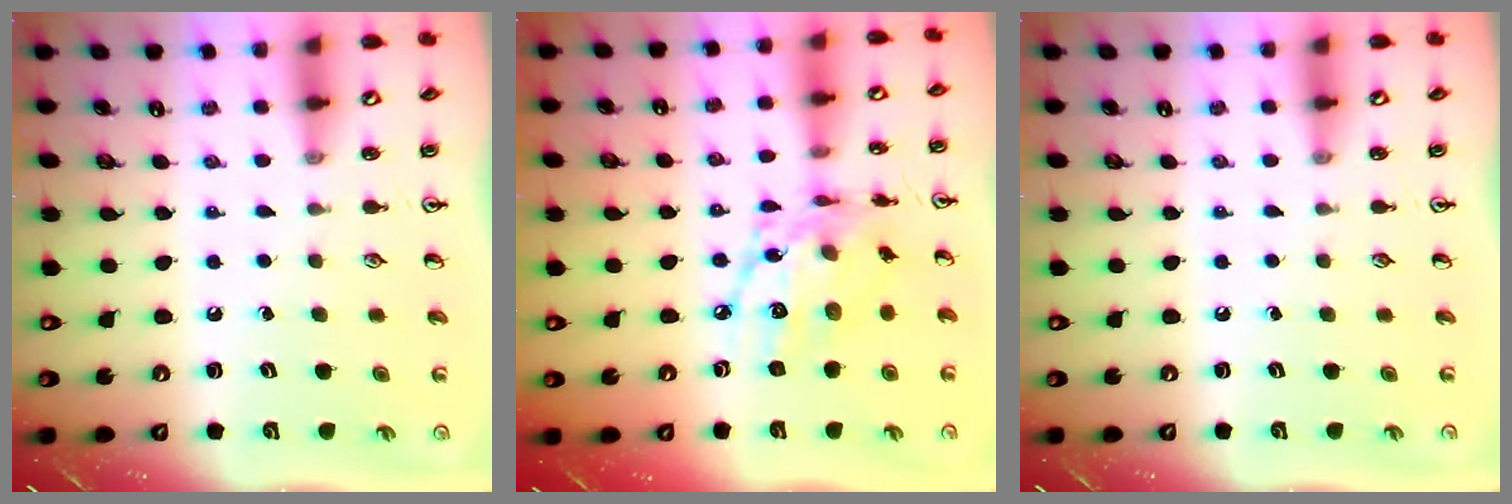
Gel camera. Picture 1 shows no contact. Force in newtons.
{"total": 14.9, "press": 14.9, "slide": 0.7}
{"total": 0.0}